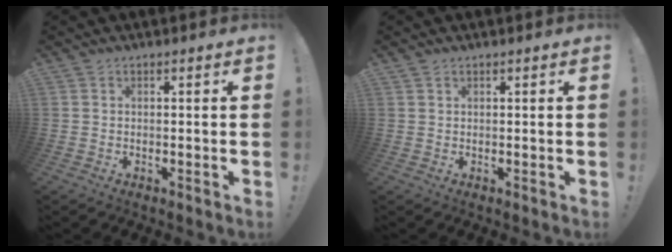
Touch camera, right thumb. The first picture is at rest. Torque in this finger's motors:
{"motor_torque": [-0.33, 0.01, -0.10, -0.01, 0.01]}